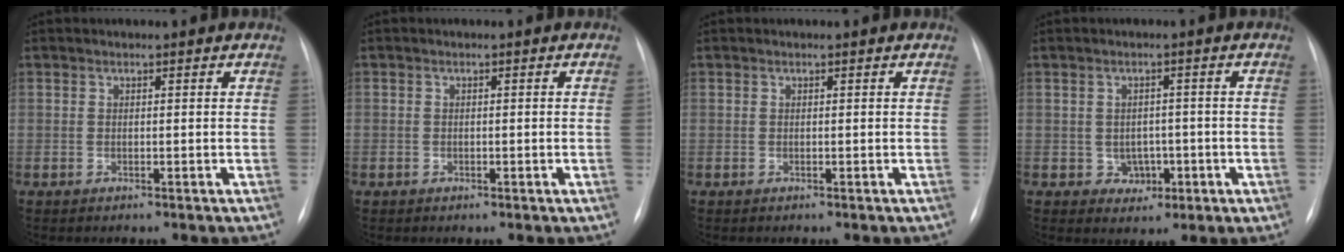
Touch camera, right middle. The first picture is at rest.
{"total": 0.8, "force": [-0.2, 0.2, 0.7], "torque": [-0.024, 0.005, 0.001]}
{"total": 0.0}
{"total": 3.6, "force": [-0.9, 3.0, 1.7], "torque": [-0.022, 0.011, -0.001]}